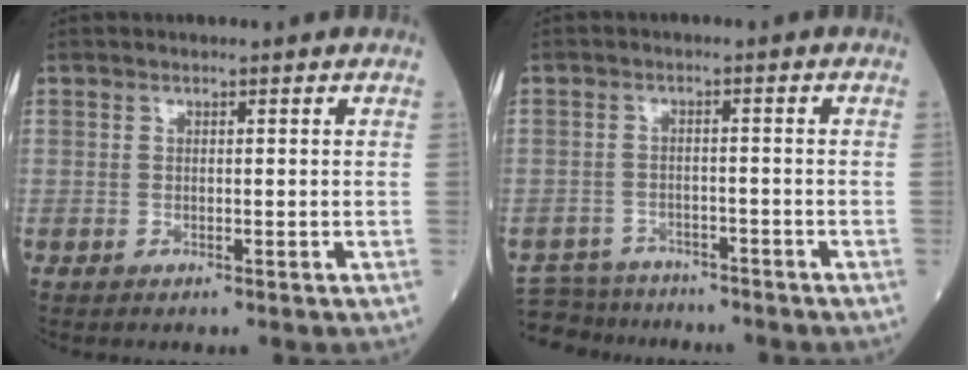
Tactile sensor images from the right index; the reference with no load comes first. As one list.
[{"total": 9.2, "force": [-8.2, 3.7, 1.6], "torque": [-0.039, 0.009, -0.124]}]